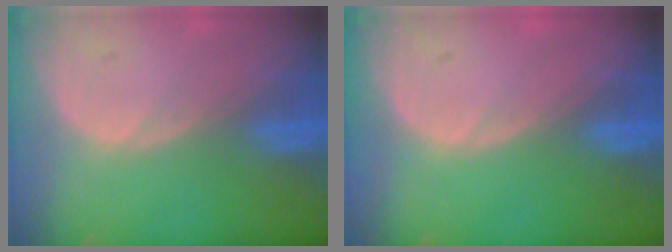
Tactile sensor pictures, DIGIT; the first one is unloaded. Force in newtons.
{"total": 0.0}